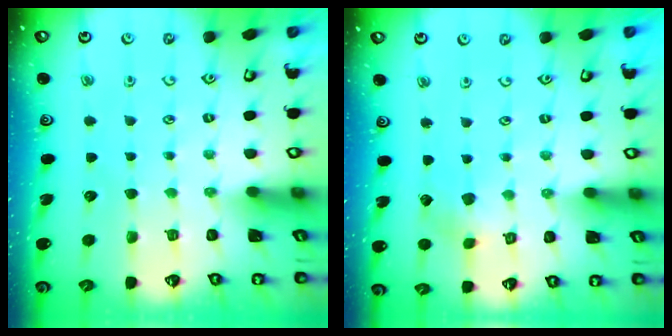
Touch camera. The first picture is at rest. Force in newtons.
{"total": 2.9, "press": 2.9, "slide": 0.4}